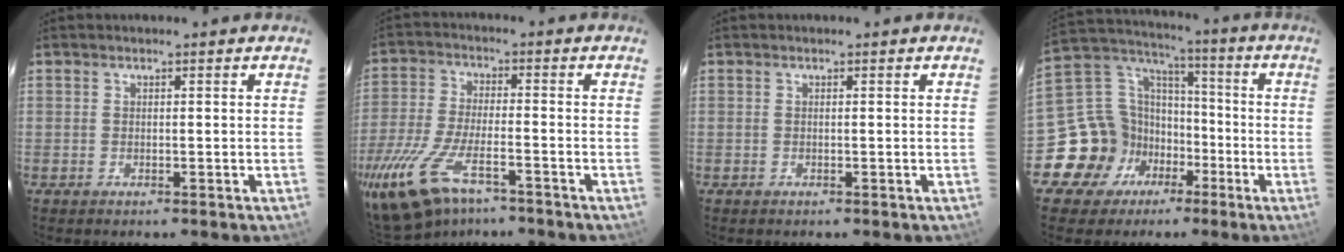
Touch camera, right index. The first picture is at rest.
{"total": 16.9, "force": [-11.2, 6.4, 10.9], "torque": [-0.240, -0.048, -0.206]}
{"total": 0.0}
{"total": 15.8, "force": [-6.8, 13.6, 4.5], "torque": [-0.116, 0.050, -0.111]}